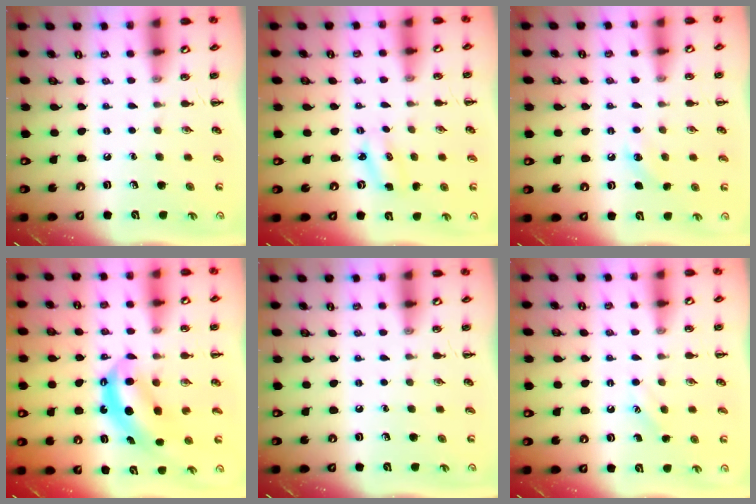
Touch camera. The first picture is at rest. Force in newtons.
{"total": 2.8, "press": 2.8, "slide": 0.6}
{"total": 6.2, "press": 6.1, "slide": 1.3}
{"total": 6.4, "press": 6.3, "slide": 1.0}
{"total": 0.0}
{"total": 2.5, "press": 2.5, "slide": 0.6}